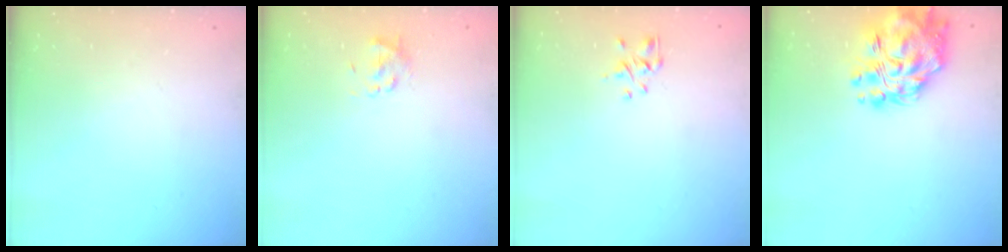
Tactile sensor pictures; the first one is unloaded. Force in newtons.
{"total": 2.5, "press": 2.5, "slide": 0.6}
{"total": 1.2, "press": 1.1, "slide": 0.5}
{"total": 17.0, "press": 16.3, "slide": 4.9}